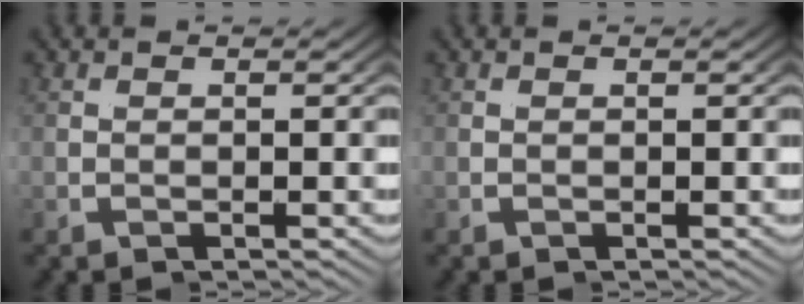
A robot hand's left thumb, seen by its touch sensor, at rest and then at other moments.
{"total": 0.0}